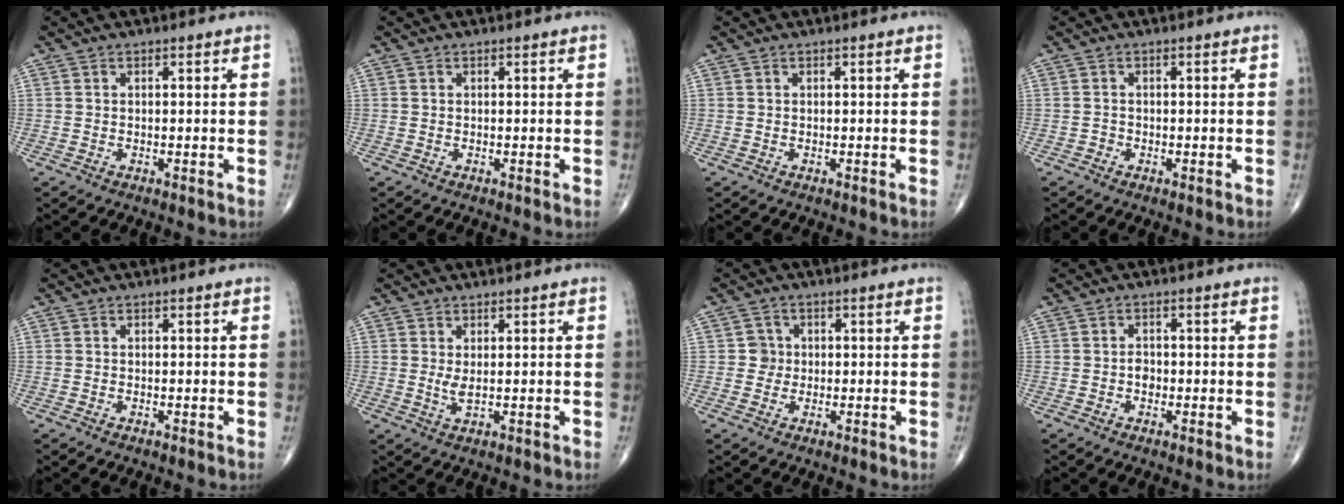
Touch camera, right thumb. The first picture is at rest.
{"total": 0.0}
{"total": 0.0}
{"total": 0.6, "force": [-0.4, 0.4, 0.1], "torque": [0.001, 0.001, -0.012]}
{"total": 0.0}
{"total": 2.0, "force": [0.4, 0.5, 1.8], "torque": [-0.039, -0.009, 0.014]}
{"total": 2.4, "force": [0.1, 2.4, 0.3], "torque": [0.012, 0.006, -0.004]}
{"total": 1.7, "force": [-0.4, 1.3, 1.1], "torque": [-0.009, 0.005, -0.009]}